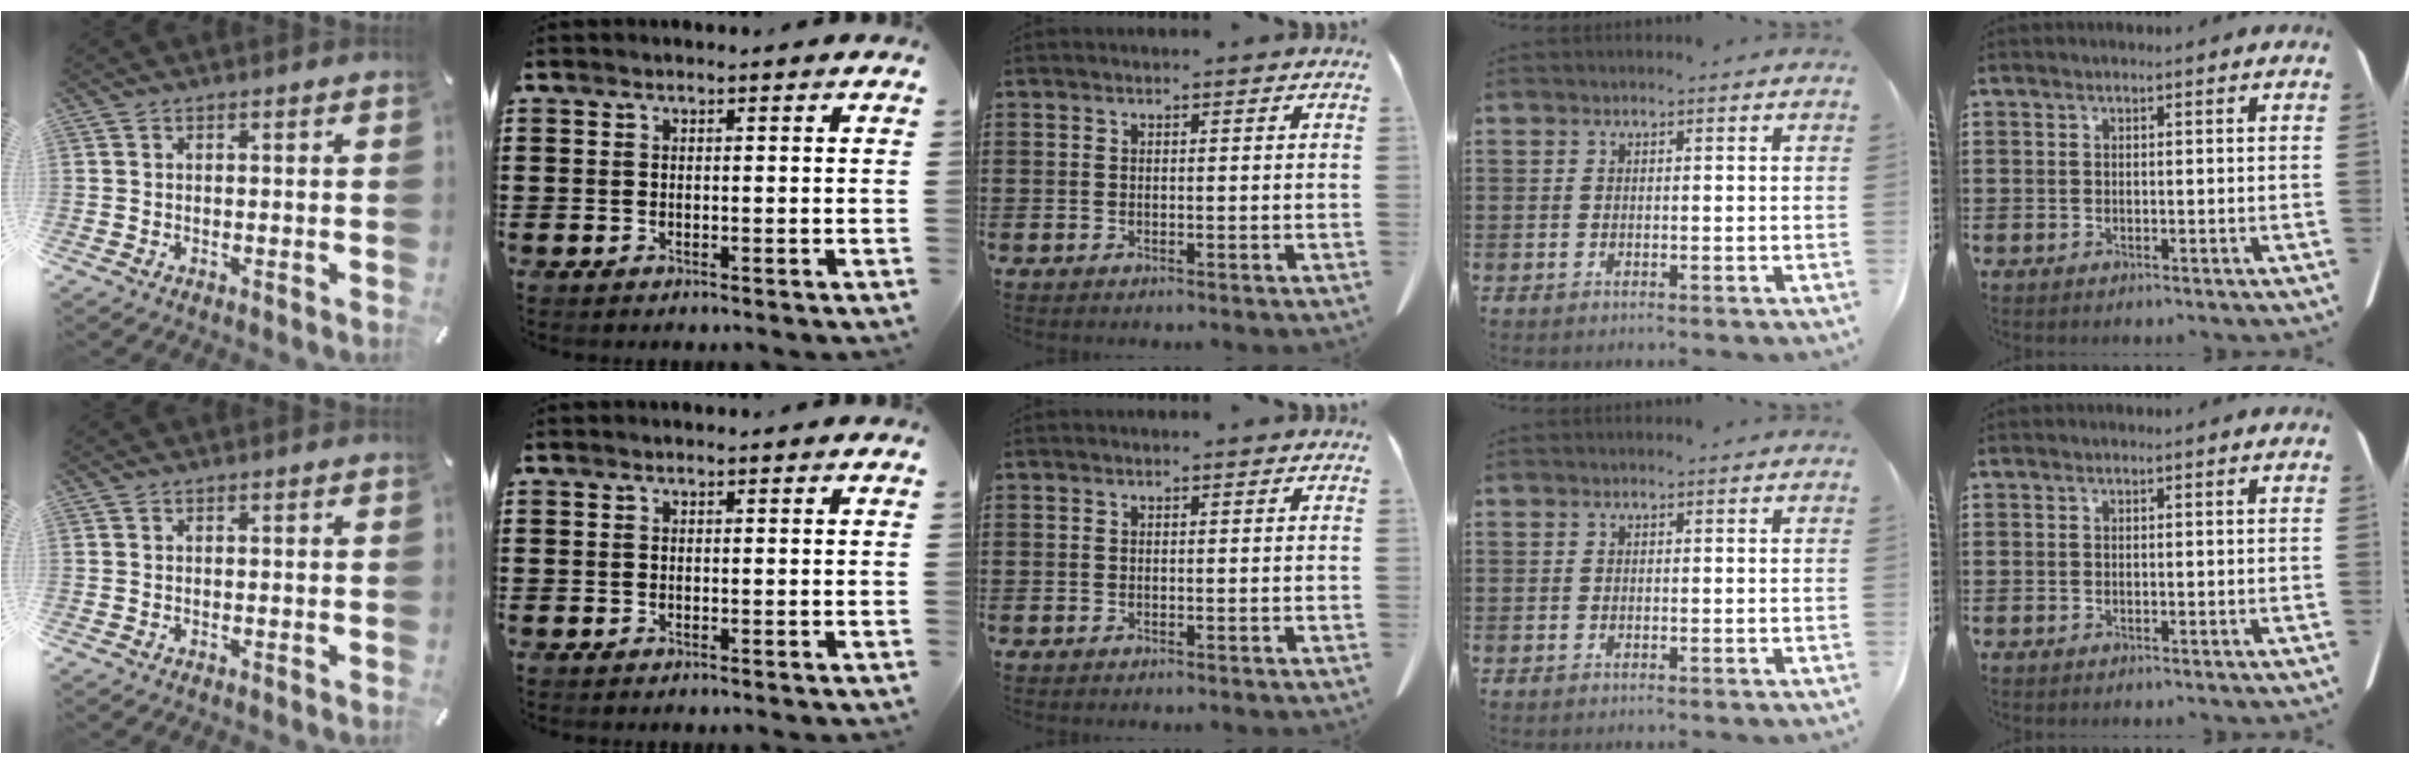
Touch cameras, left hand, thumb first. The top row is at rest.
{}